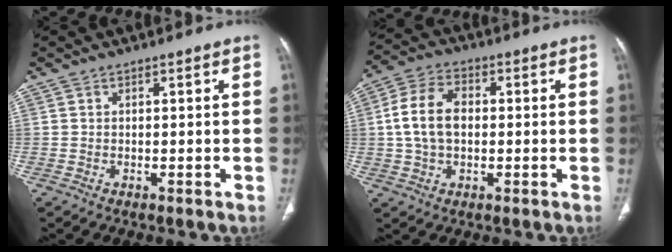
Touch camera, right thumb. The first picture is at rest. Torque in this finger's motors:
{"motor_torque": [1.04, 1.69, 0.72, -0.47, 0.37]}